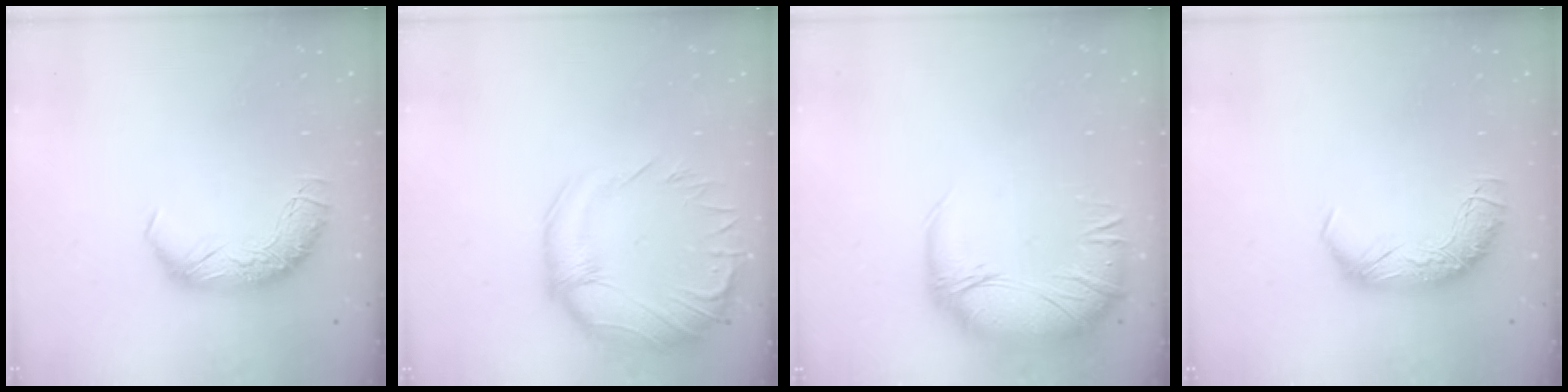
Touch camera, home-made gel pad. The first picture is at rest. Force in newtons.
{"total": 3.9, "press": 2.2, "slide": 3.2}
{"total": 2.7, "press": 0.8, "slide": 2.6}
{"total": 0.0}